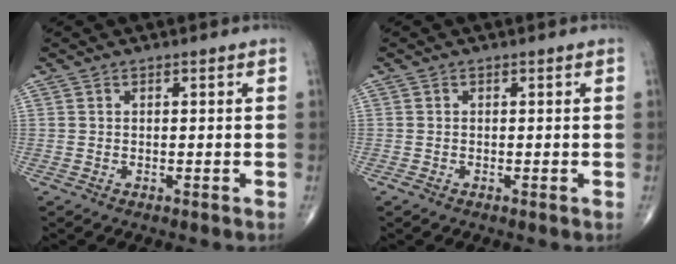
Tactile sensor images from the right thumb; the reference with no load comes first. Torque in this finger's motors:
{"motor_torque": [0.64, 0.73, -0.12, -0.24, 0.01]}